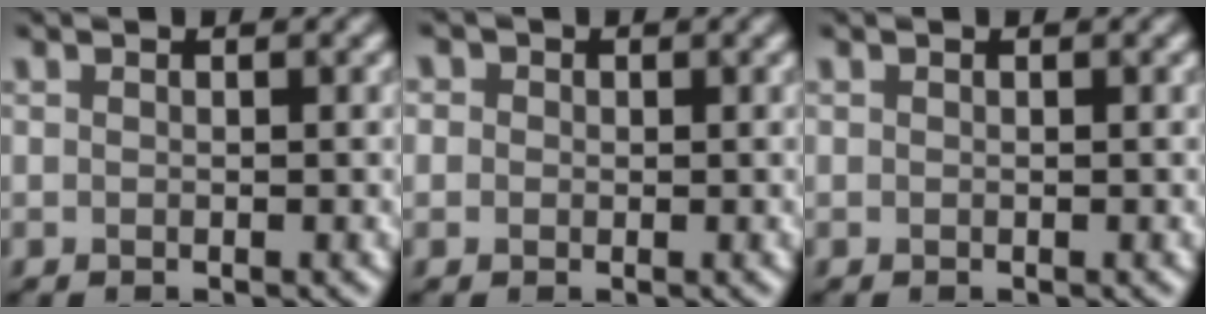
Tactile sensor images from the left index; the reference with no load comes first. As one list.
[{"total": 2.3, "force": [1.0, 1.8, 0.9], "torque": [-0.006, 0.013, -0.006]}, {"total": 0.0}]